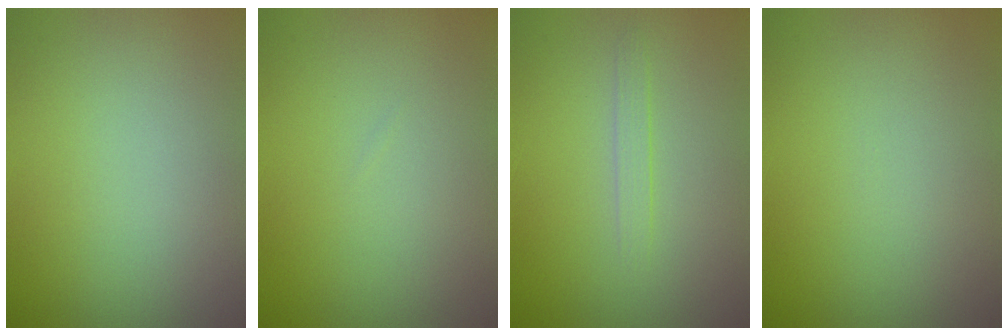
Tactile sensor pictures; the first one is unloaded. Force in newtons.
{"total": 0.0}
{"total": 1.1, "press": 1.0, "slide": 0.1}
{"total": 0.0}